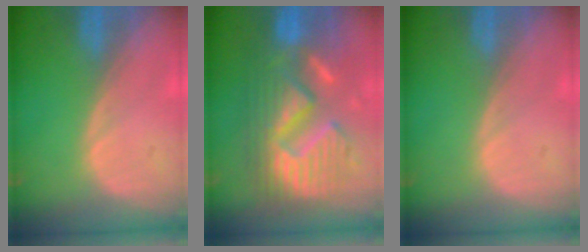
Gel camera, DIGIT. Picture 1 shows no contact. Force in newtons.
{"total": 13.2, "press": 13.2, "slide": 1.2}
{"total": 0.0}